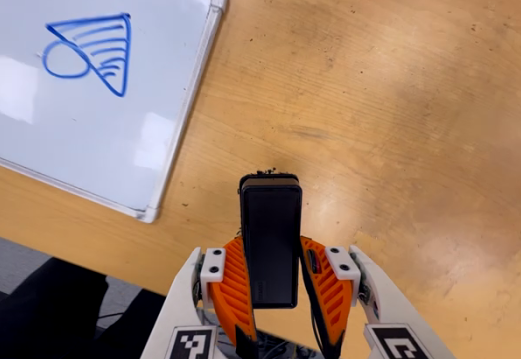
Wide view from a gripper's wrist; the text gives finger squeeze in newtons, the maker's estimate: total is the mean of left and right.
{"total": 4.9, "left": 3.5, "right": 6.2}